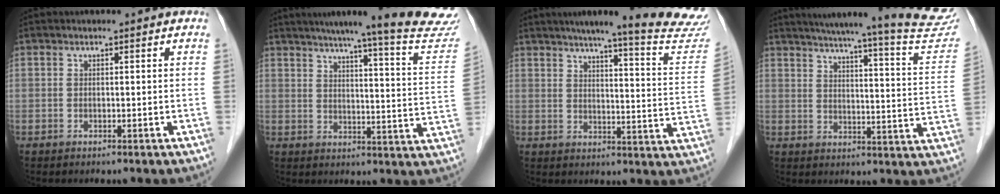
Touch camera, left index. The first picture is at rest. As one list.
[{"total": 23.0, "force": [20.8, -0.4, 9.8], "torque": [-0.135, -0.071, 0.245]}, {"total": 21.1, "force": [19.2, -0.3, 8.8], "torque": [-0.112, -0.078, 0.223]}, {"total": 26.6, "force": [24.3, -0.2, 10.8], "torque": [-0.153, -0.086, 0.288]}]